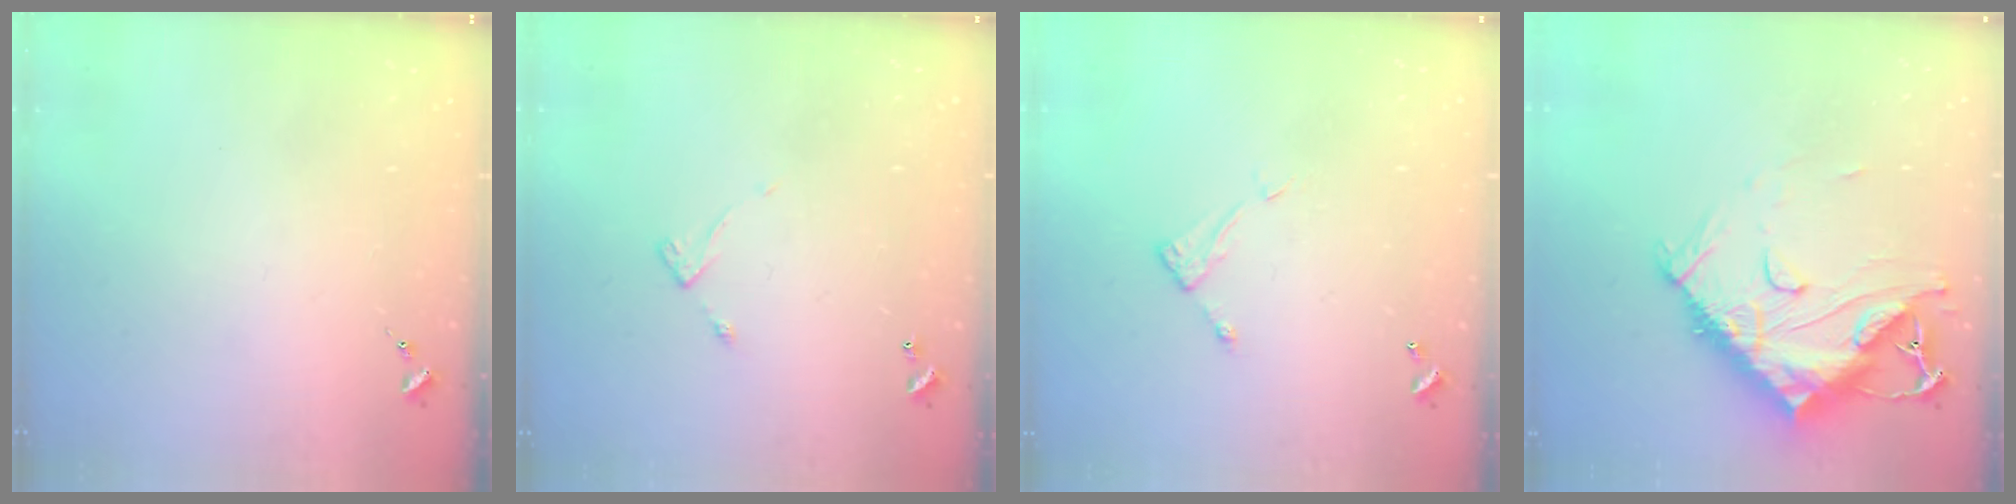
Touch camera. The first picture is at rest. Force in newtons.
{"total": 5.7, "press": 5.7, "slide": 0.5}
{"total": 5.0, "press": 5.0, "slide": 0.2}
{"total": 18.8, "press": 18.7, "slide": 1.7}